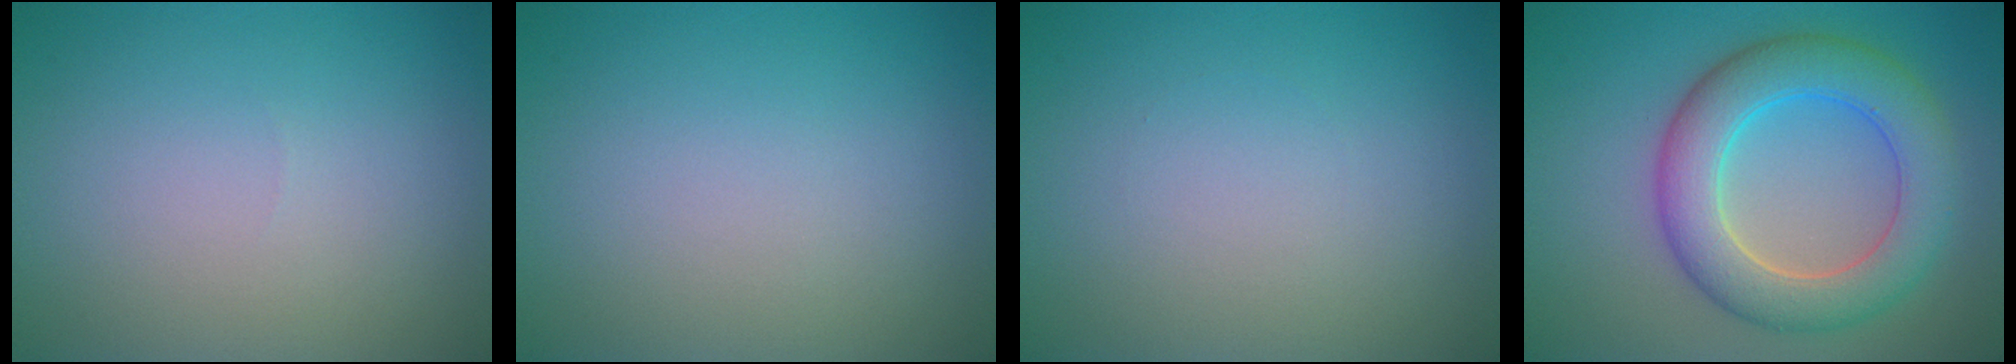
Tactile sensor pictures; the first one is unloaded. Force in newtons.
{"total": 0.0}
{"total": 0.0}
{"total": 7.1, "press": 7.1, "slide": 0.2}